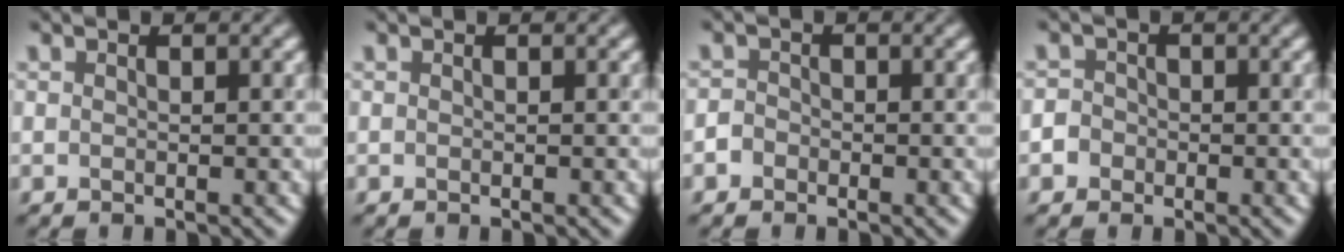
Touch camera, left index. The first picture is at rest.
{"total": 0.0}
{"total": 1.0, "force": [-0.6, 0.7, 0.1], "torque": [0.005, 0.005, -0.016]}
{"total": 1.5, "force": [-0.6, 1.4, 0.3], "torque": [0.011, 0.006, -0.013]}